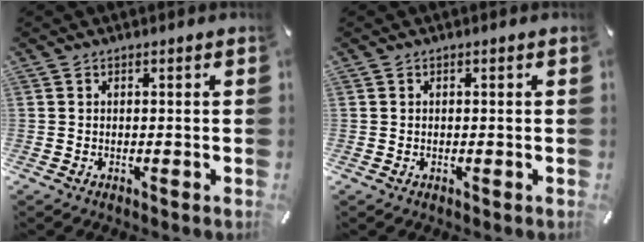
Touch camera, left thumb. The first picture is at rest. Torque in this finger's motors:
{"motor_torque": [-0.25, -0.16, -0.35, -0.02, 0.00]}